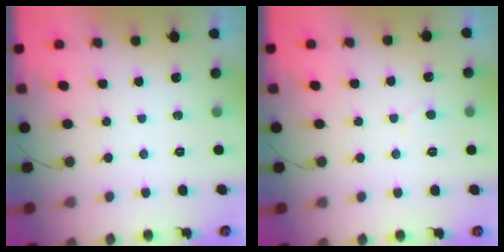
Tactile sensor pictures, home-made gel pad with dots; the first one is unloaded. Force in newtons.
{"total": 4.1, "press": 4.1, "slide": 0.3}